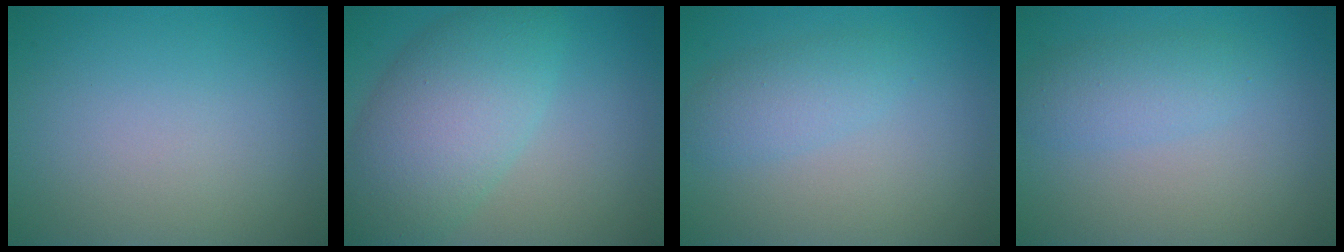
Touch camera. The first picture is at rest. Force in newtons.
{"total": 7.6, "press": 7.6, "slide": 0.4}
{"total": 2.4, "press": 2.4, "slide": 0.1}
{"total": 2.4, "press": 2.4, "slide": 0.2}